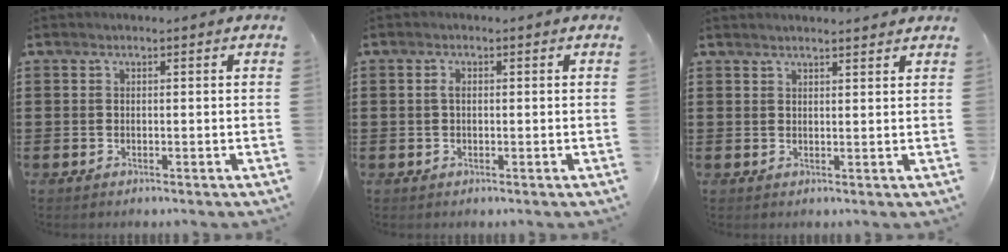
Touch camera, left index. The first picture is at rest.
{"total": 1.5, "force": [0.2, 0.7, 1.3], "torque": [-0.035, 0.001, -0.001]}
{"total": 1.5, "force": [1.5, 0.0, 0.1], "torque": [-0.007, 0.001, 0.029]}